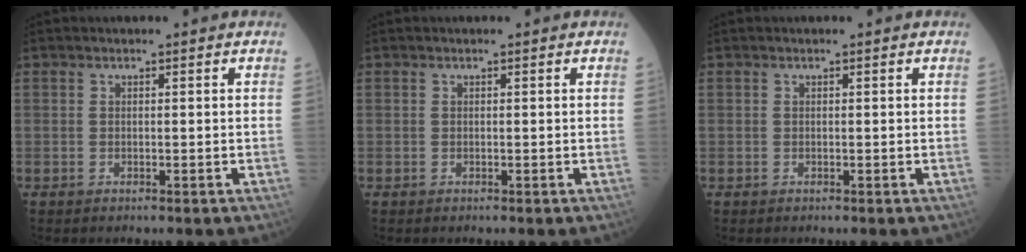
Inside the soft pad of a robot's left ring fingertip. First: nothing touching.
{"total": 0.0}
{"total": 0.0}